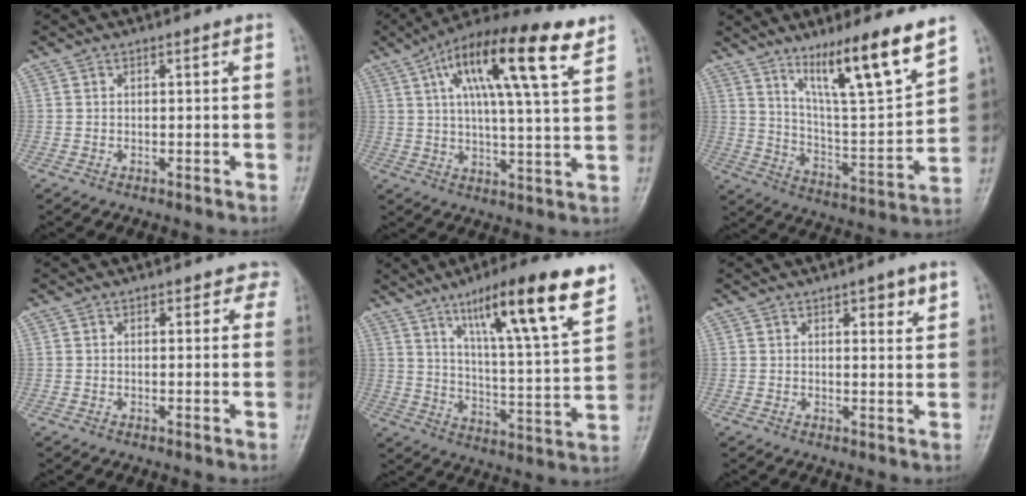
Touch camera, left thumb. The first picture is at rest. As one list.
[{"total": 18.6, "force": [8.8, 4.4, 15.7], "torque": [-0.247, -0.003, 0.139]}, {"total": 16.6, "force": [11.3, 2.1, 12.0], "torque": [-0.181, -0.073, 0.200]}, {"total": 2.8, "force": [1.5, 1.9, 1.4], "torque": [0.017, -0.001, 0.009]}, {"total": 19.6, "force": [11.8, 2.7, 15.5], "torque": [-0.222, -0.051, 0.190]}, {"total": 3.4, "force": [2.1, 0.9, 2.6], "torque": [-0.027, -0.012, 0.027]}]